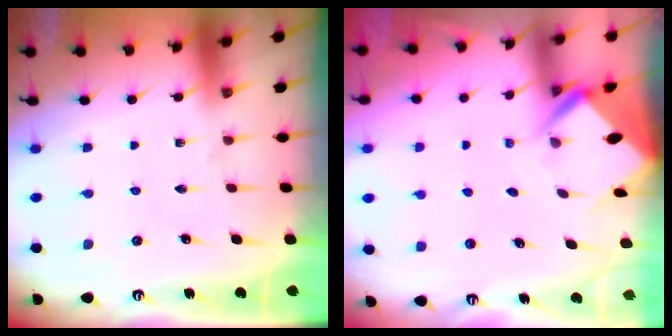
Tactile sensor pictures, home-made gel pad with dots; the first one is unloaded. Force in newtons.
{"total": 5.5, "press": 5.5, "slide": 0.4}